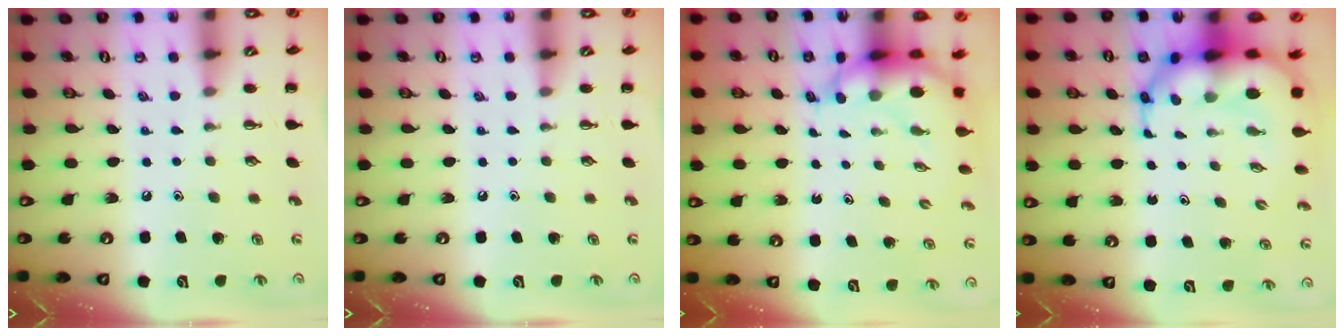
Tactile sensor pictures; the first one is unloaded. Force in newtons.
{"total": 0.0}
{"total": 5.9, "press": 5.8, "slide": 1.1}
{"total": 10.3, "press": 9.9, "slide": 2.8}